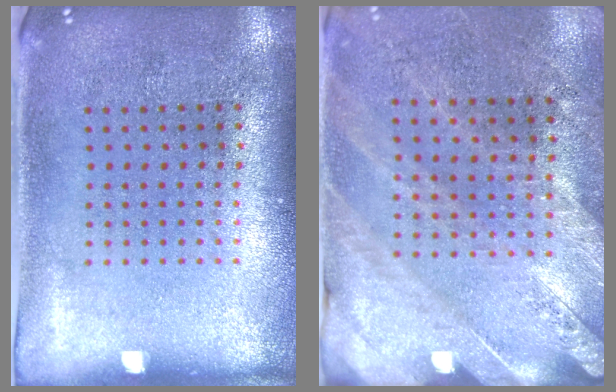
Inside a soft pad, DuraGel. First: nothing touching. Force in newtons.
{"total": 2.5, "press": 2.3, "slide": 0.8}